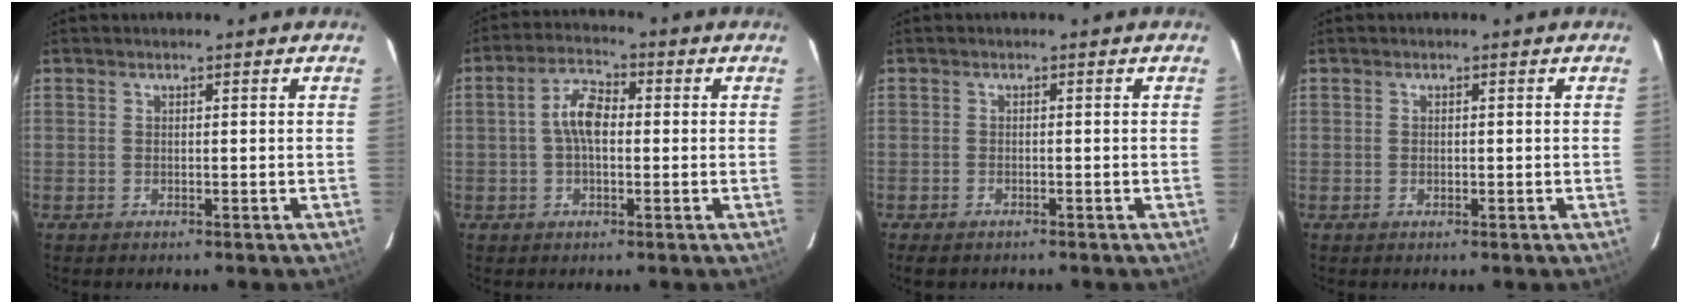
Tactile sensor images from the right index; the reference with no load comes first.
{"total": 6.1, "force": [0.0, 3.1, 5.2], "torque": [-0.103, 0.017, -0.001]}
{"total": 2.0, "force": [-1.7, 0.7, 0.9], "torque": [-0.023, -0.006, -0.032]}
{"total": 0.7, "force": [-0.1, 0.7, 0.2], "torque": [-0.002, 0.000, -0.002]}